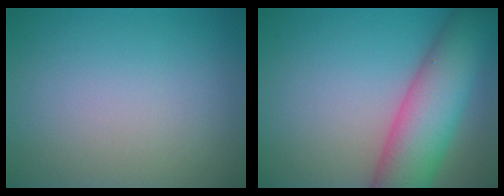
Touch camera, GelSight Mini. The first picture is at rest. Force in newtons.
{"total": 9.0, "press": 9.0, "slide": 0.3}